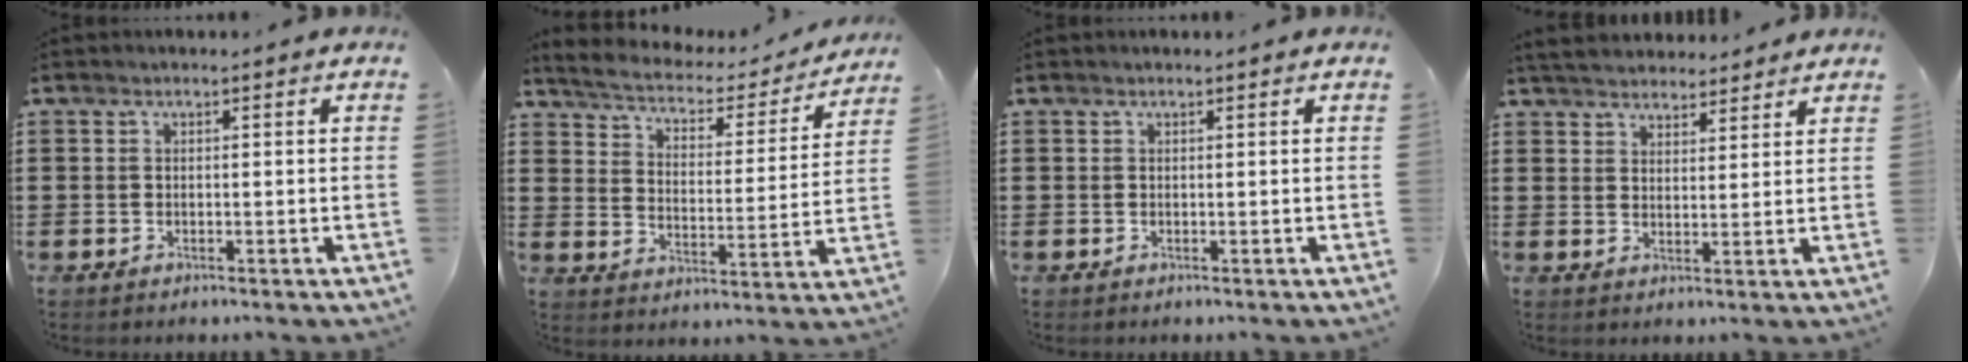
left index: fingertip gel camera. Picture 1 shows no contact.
{"total": 3.1, "force": [2.9, 0.8, 0.9], "torque": [-0.039, -0.024, 0.039]}
{"total": 0.0}
{"total": 4.2, "force": [4.0, 1.0, 0.6], "torque": [-0.024, -0.009, 0.075]}